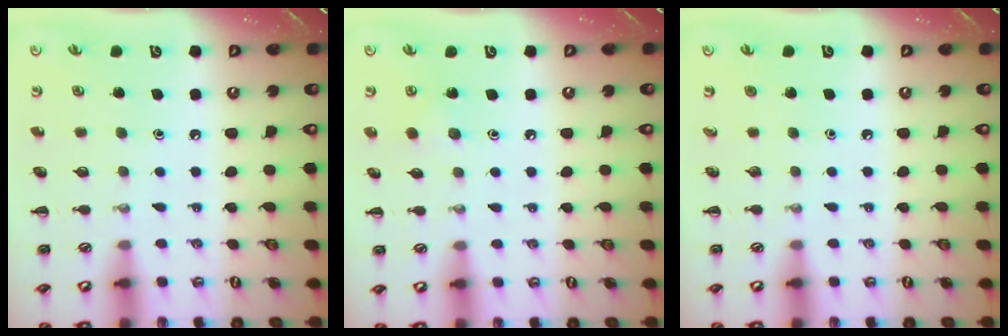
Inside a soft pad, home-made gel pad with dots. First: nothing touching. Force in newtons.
{"total": 5.9, "press": 5.6, "slide": 1.8}
{"total": 0.0}